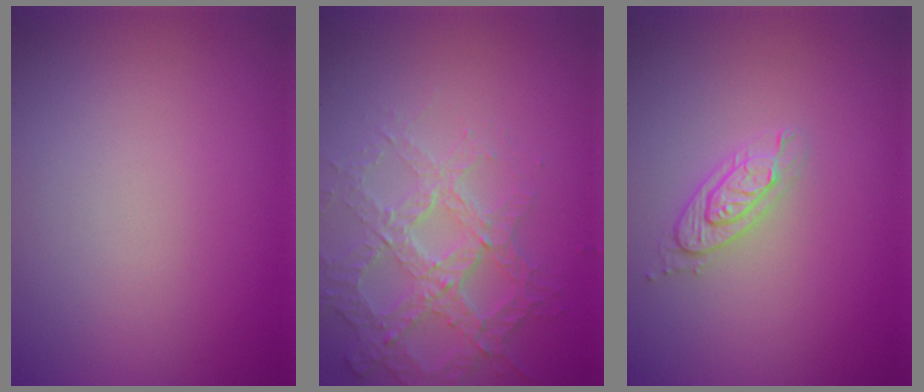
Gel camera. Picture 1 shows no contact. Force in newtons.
{"total": 3.8, "press": 3.7, "slide": 0.9}
{"total": 2.0, "press": 2.0, "slide": 0.5}